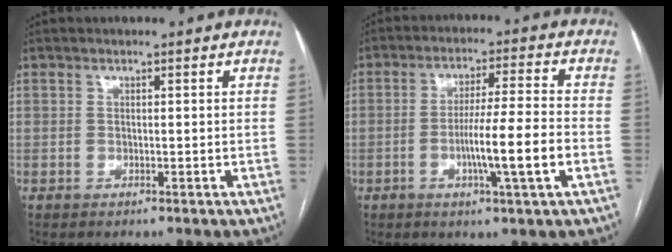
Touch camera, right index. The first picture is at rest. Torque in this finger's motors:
{"motor_torque": [1.59, -0.30, 0.78, 0.18]}